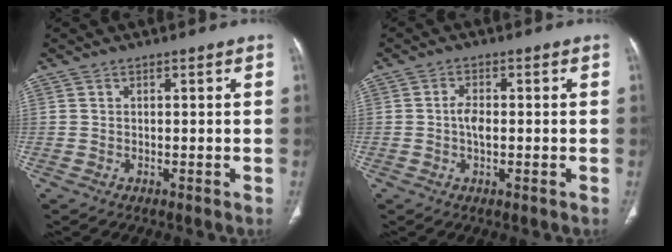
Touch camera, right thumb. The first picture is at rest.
{"total": 3.0, "force": [-0.3, 1.4, 2.7], "torque": [-0.053, 0.002, -0.011]}